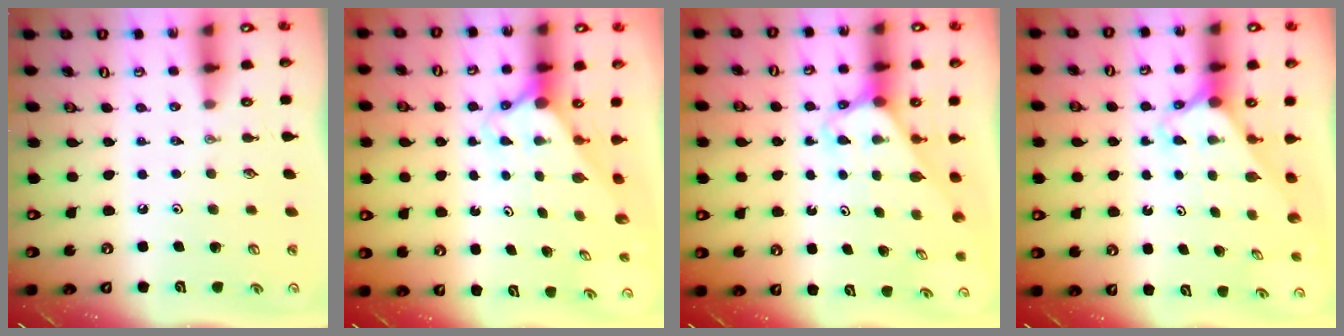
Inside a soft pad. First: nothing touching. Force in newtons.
{"total": 2.7, "press": 2.7, "slide": 0.2}
{"total": 2.7, "press": 2.7, "slide": 0.2}
{"total": 2.3, "press": 2.3, "slide": 0.2}